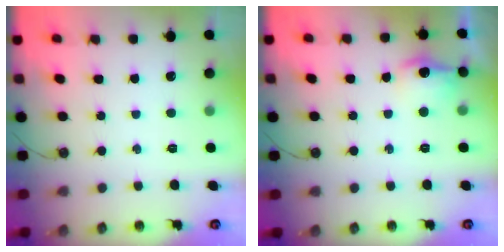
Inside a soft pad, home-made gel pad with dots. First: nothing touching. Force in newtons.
{"total": 10.4, "press": 10.4, "slide": 0.9}